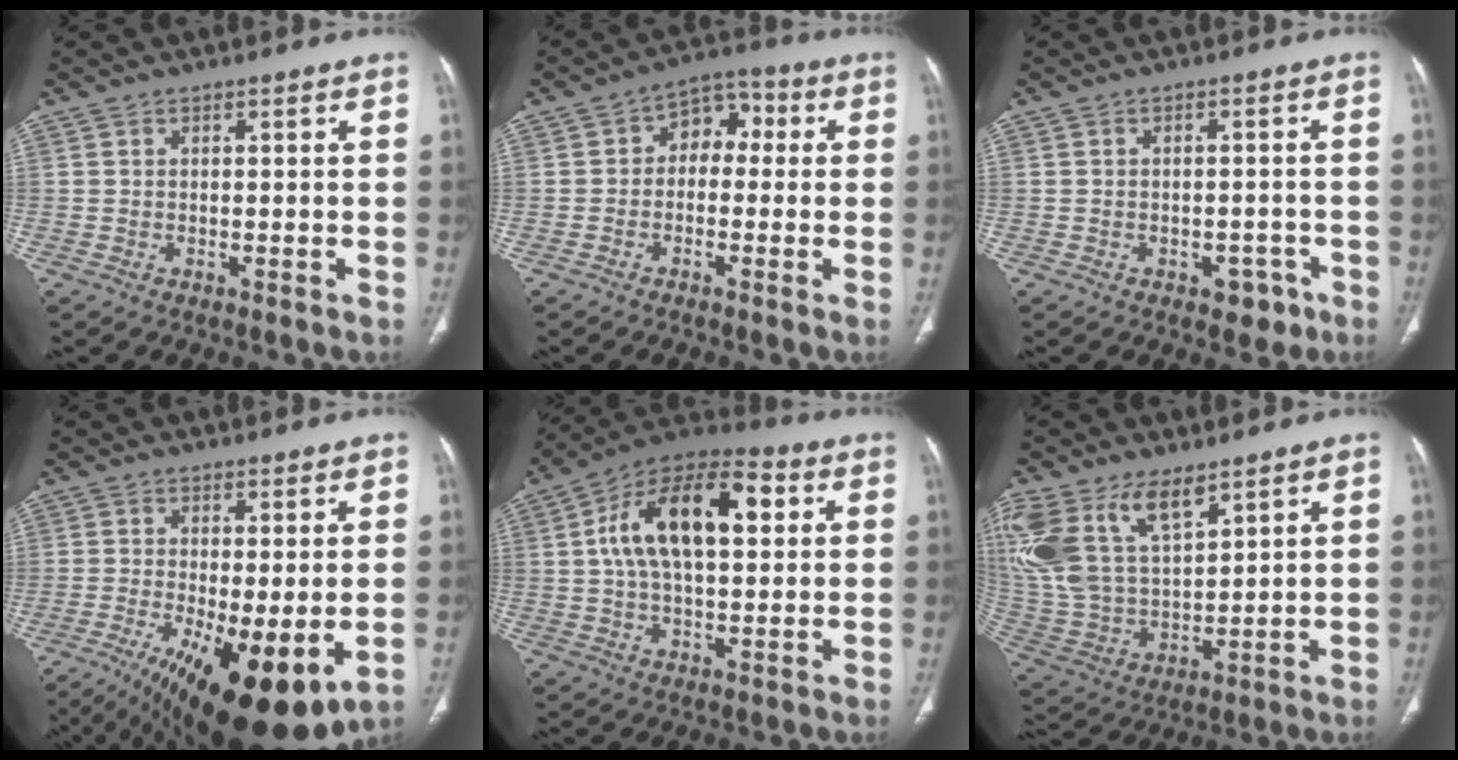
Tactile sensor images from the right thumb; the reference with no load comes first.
{"total": 7.0, "force": [0.2, 5.0, 4.8], "torque": [-0.038, 0.031, -0.012]}
{"total": 4.1, "force": [-2.2, 2.7, 2.1], "torque": [-0.009, 0.015, -0.024]}
{"total": 18.1, "force": [-6.3, 6.3, 15.7], "torque": [-0.241, -0.029, -0.084]}
{"total": 19.4, "force": [4.2, 10.0, 16.1], "torque": [-0.255, 0.025, 0.061]}
{"total": 19.8, "force": [10.9, 10.2, 13.1], "torque": [-0.284, -0.021, 0.228]}